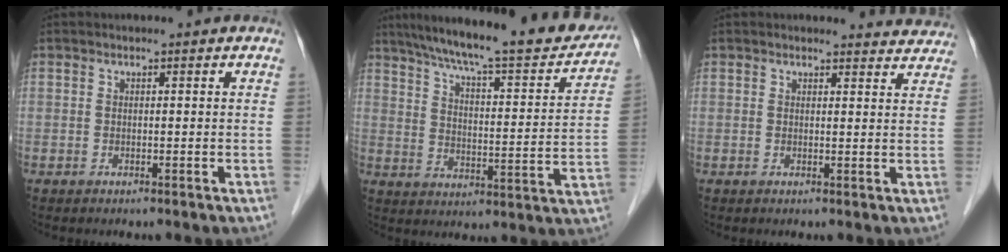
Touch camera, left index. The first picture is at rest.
{"total": 23.6, "force": [20.5, 2.8, 11.3], "torque": [-0.179, -0.019, 0.278]}
{"total": 4.5, "force": [4.4, 0.9, -0.2], "torque": [0.009, -0.015, 0.027]}